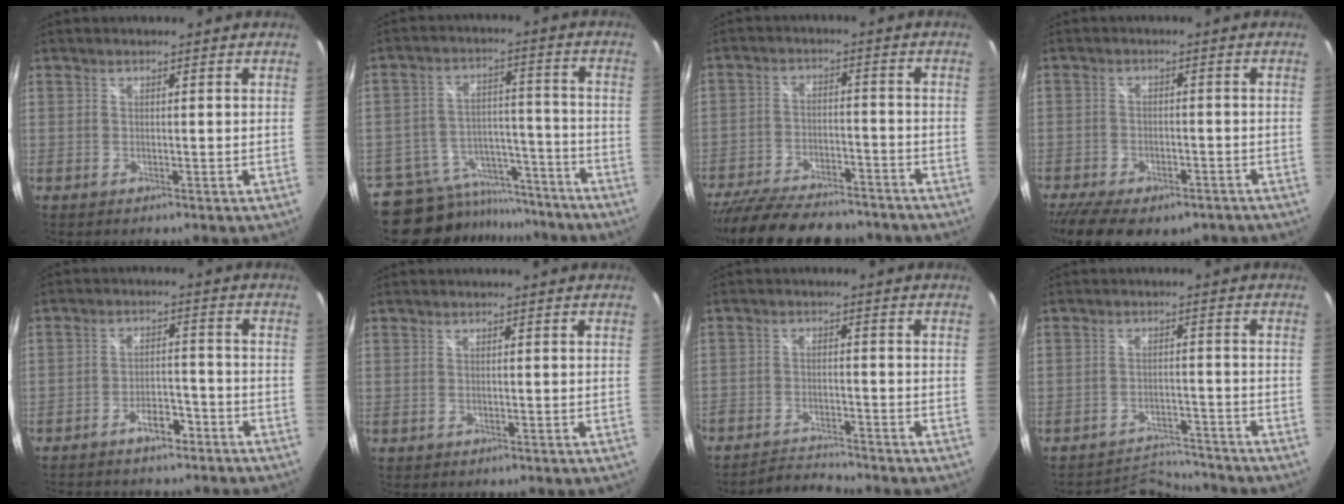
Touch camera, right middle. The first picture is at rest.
{"total": 16.0, "force": [-13.5, 7.9, 3.4], "torque": [-0.081, 0.038, -0.180]}
{"total": 20.7, "force": [-17.1, 7.3, 9.1], "torque": [-0.194, -0.015, -0.250]}
{"total": 14.6, "force": [-10.5, 6.6, 7.7], "torque": [-0.176, -0.029, -0.155]}
{"total": 8.2, "force": [-6.6, 3.3, 3.4], "torque": [-0.078, 0.020, -0.093]}
{"total": 0.0}
{"total": 6.6, "force": [-6.5, 0.8, 1.2], "torque": [-0.046, -0.006, -0.115]}
{"total": 6.7, "force": [-6.7, -0.1, -0.8], "torque": [-0.010, 0.011, -0.109]}